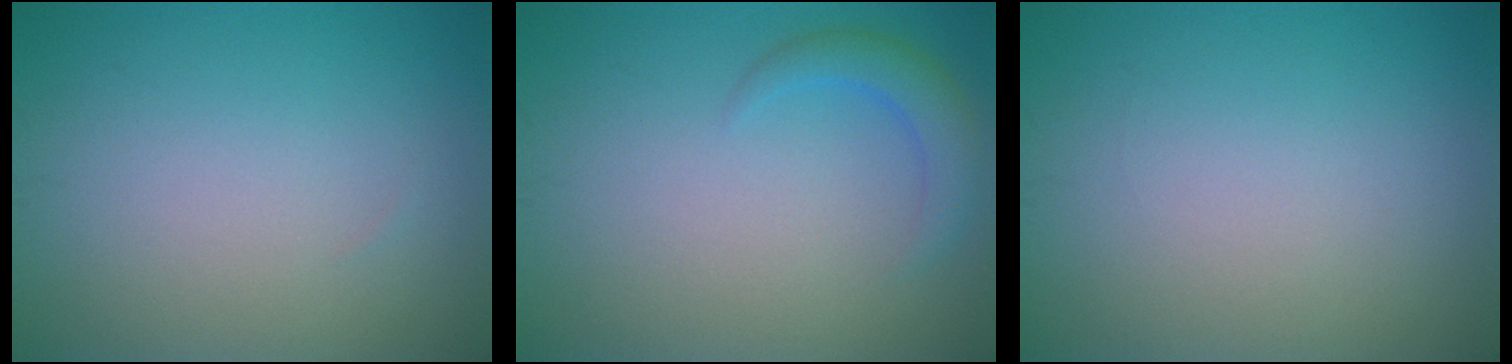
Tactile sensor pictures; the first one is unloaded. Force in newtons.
{"total": 2.4, "press": 2.4, "slide": 0.2}
{"total": 0.0}